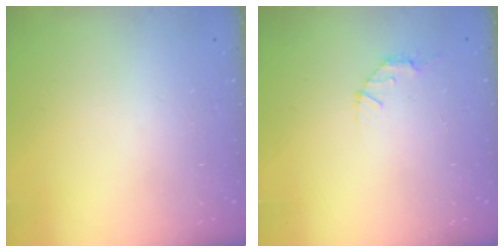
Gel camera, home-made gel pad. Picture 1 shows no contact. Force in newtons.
{"total": 2.8, "press": 2.8, "slide": 0.4}